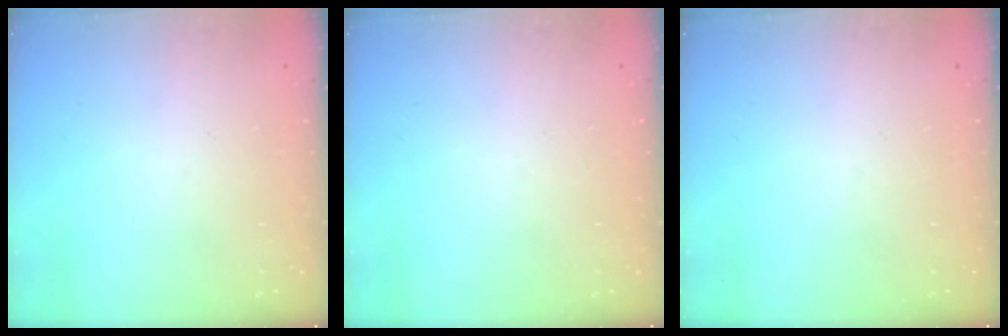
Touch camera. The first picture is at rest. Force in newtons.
{"total": 0.0}
{"total": 0.0}